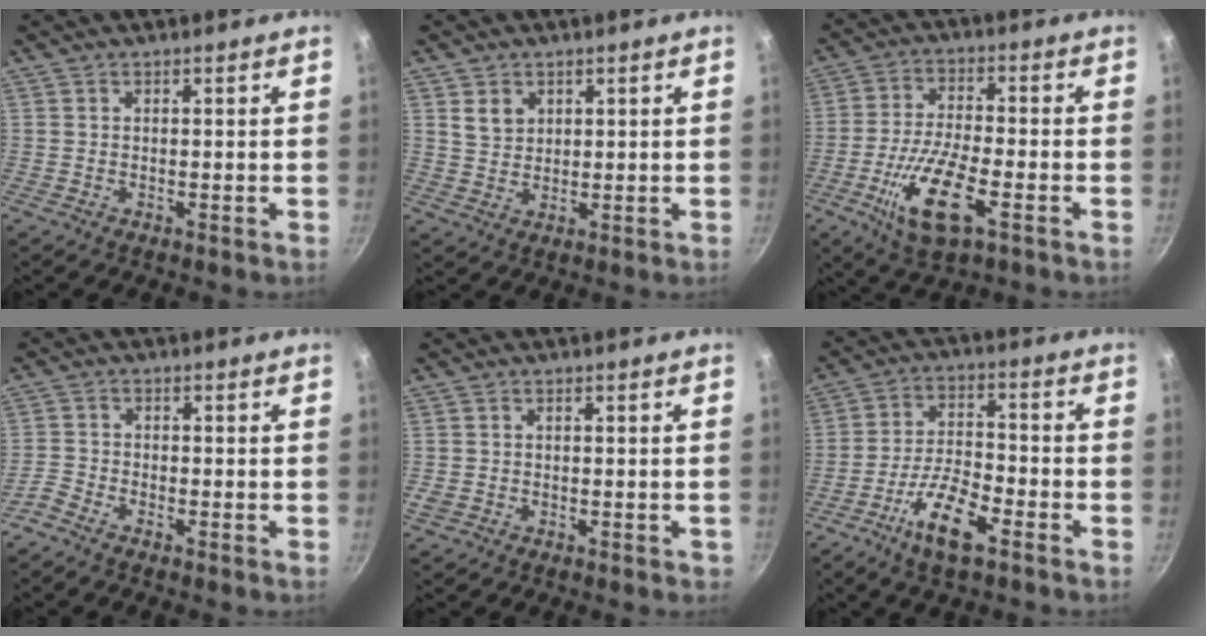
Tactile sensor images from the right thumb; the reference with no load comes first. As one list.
[{"total": 3.9, "force": [1.7, 3.1, 1.8], "torque": [-0.018, -0.005, 0.039]}, {"total": 13.4, "force": [-5.1, 4.6, 11.5], "torque": [-0.225, 0.006, -0.095]}, {"total": 2.7, "force": [-2.2, 0.8, 1.3], "torque": [-0.039, 0.016, -0.054]}, {"total": 2.0, "force": [-0.6, 1.5, 1.1], "torque": [-0.017, 0.000, -0.004]}, {"total": 10.5, "force": [-5.8, 3.4, 8.1], "torque": [-0.150, 0.033, -0.109]}]